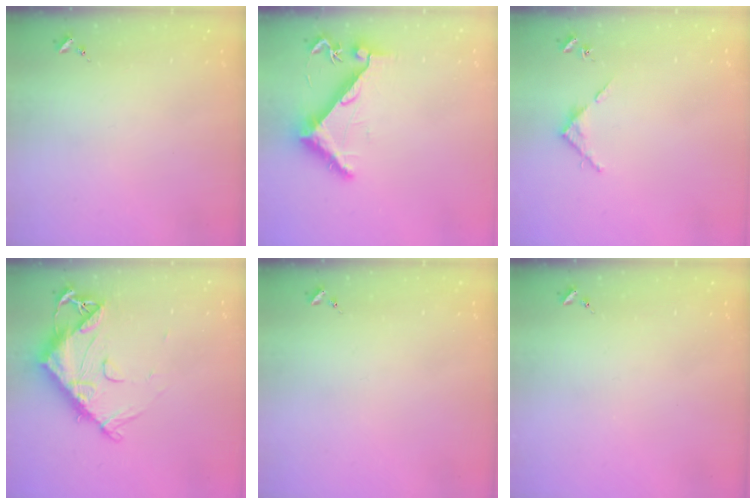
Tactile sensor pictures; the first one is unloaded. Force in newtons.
{"total": 7.9, "press": 7.9, "slide": 0.4}
{"total": 4.7, "press": 4.7, "slide": 0.2}
{"total": 13.6, "press": 13.5, "slide": 1.4}
{"total": 0.0}
{"total": 0.0}